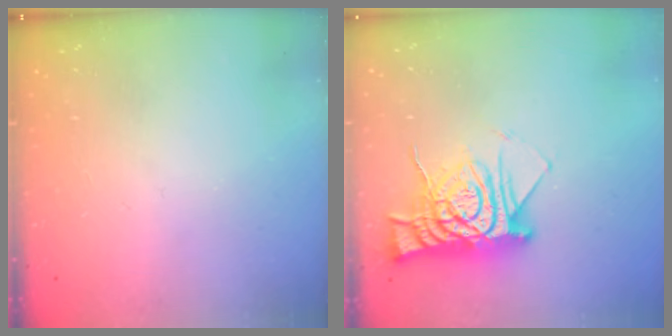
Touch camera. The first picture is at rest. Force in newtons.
{"total": 12.5, "press": 12.5, "slide": 1.1}